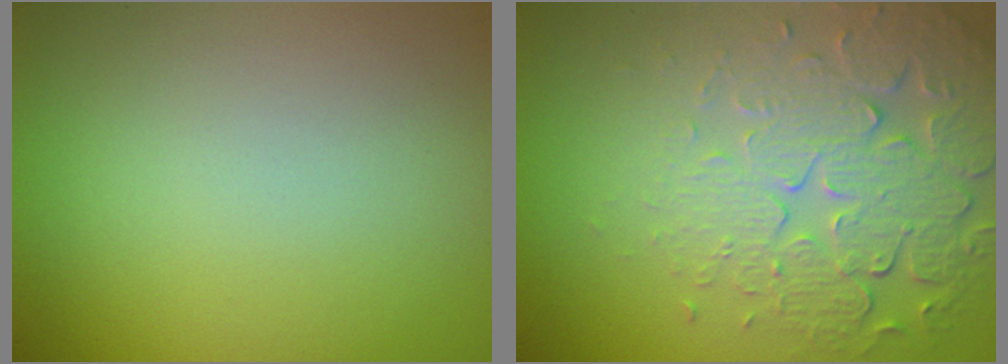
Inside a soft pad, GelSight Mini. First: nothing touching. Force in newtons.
{"total": 6.8, "press": 5.1, "slide": 4.5}